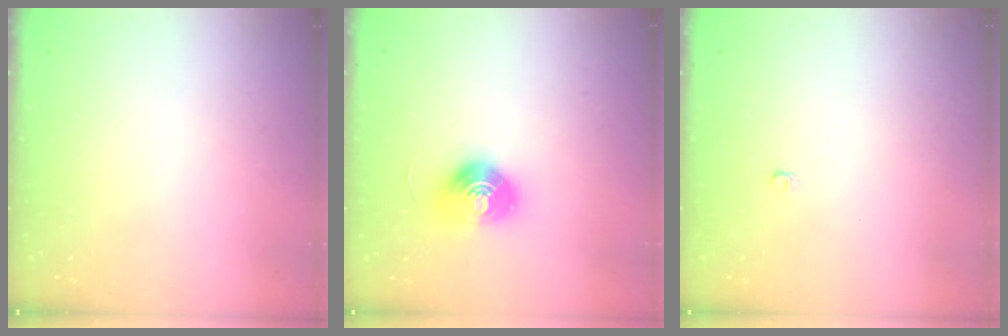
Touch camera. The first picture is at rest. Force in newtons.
{"total": 10.3, "press": 10.3, "slide": 0.5}
{"total": 2.4, "press": 2.4, "slide": 0.2}